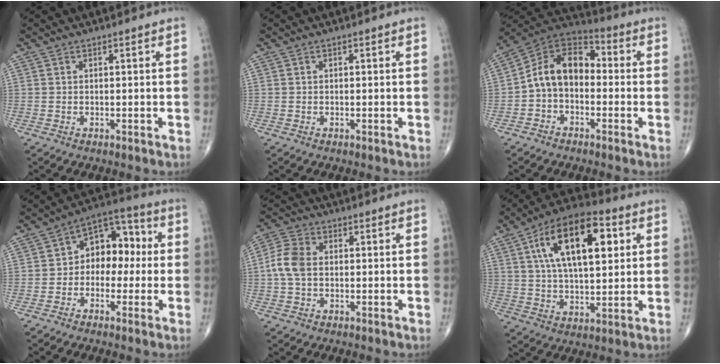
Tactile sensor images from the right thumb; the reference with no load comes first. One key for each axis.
{"total": 0.0}
{"total": 11.7, "fx": -1.2, "fy": 8.1, "fz": 8.4, "tx": -0.121, "ty": 0.045, "tz": -0.041}
{"total": 10.8, "fx": 0.0, "fy": 7.6, "fz": 7.8, "tx": -0.068, "ty": 0.041, "tz": -0.017}
{"total": 6.3, "fx": 0.0, "fy": 4.2, "fz": 4.6, "tx": -0.107, "ty": 0.016, "tz": -0.007}
{"total": 19.5, "fx": 6.1, "fy": 9.0, "fz": 16.1, "tx": -0.248, "ty": 0.002, "tz": 0.097}